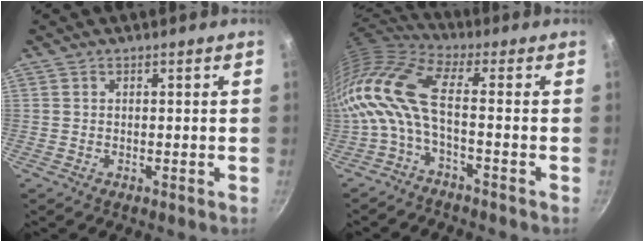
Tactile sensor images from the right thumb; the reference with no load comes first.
{"total": 12.2, "force": [-1.6, 4.4, 11.3], "torque": [-0.258, 0.021, -0.047]}